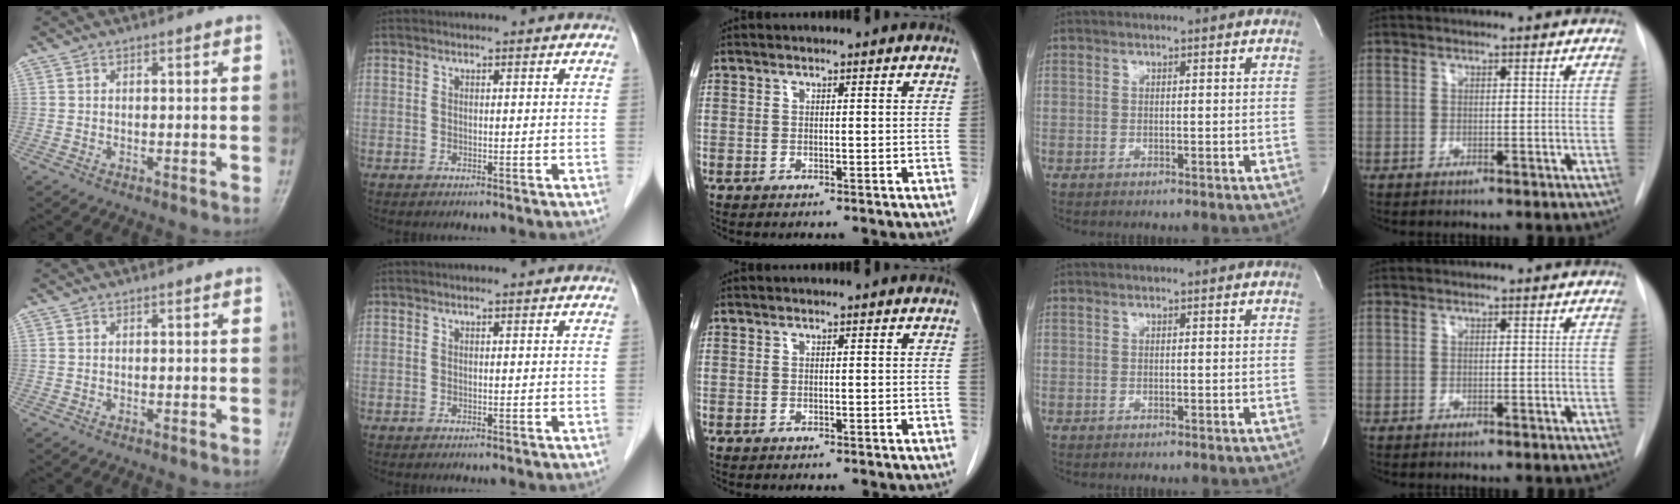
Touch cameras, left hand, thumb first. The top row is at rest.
{}